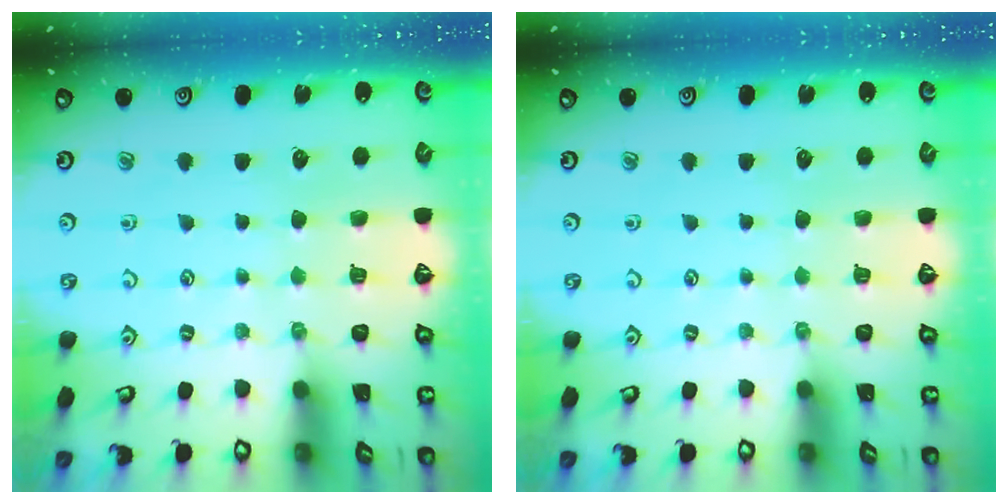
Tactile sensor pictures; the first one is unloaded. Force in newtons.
{"total": 0.0}